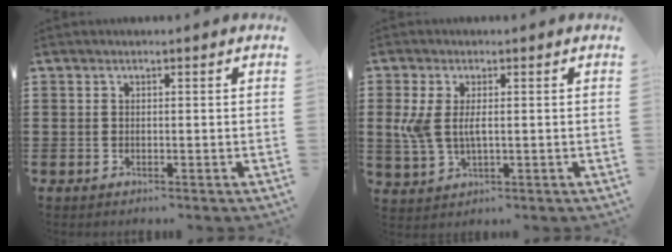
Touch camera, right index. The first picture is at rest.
{"total": 5.1, "force": [0.4, 2.4, 4.4], "torque": [-0.115, -0.002, -0.003]}